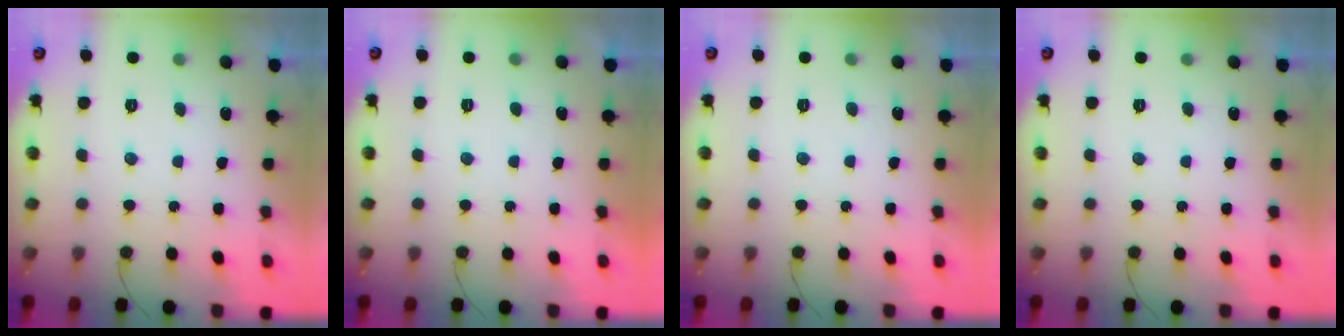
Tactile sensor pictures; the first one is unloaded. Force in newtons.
{"total": 1.9, "press": 1.9, "slide": 0.1}
{"total": 1.7, "press": 1.7, "slide": 0.1}
{"total": 0.0}